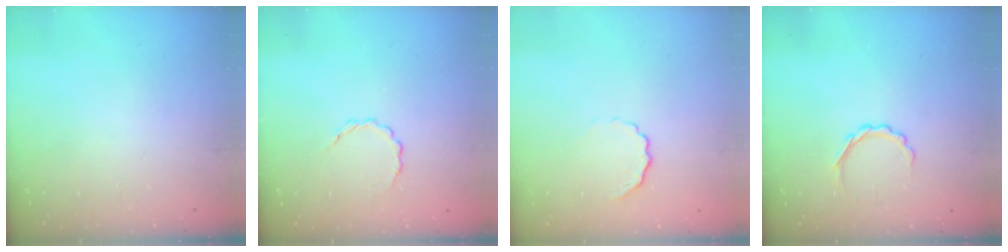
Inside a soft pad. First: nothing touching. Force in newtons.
{"total": 3.0, "press": 2.8, "slide": 1.0}
{"total": 3.9, "press": 3.9, "slide": 0.8}
{"total": 3.7, "press": 3.5, "slide": 1.1}